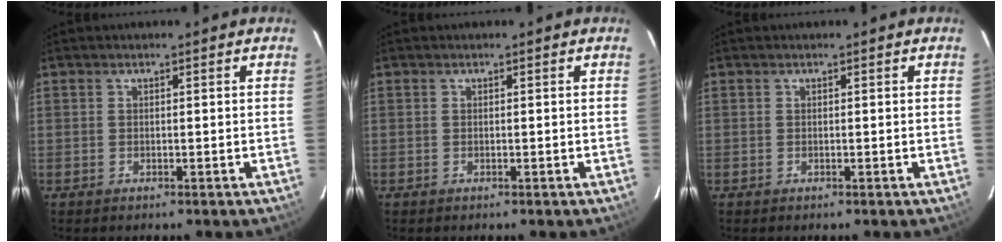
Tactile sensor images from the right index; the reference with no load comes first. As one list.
[{"total": 0.0}, {"total": 0.0}]